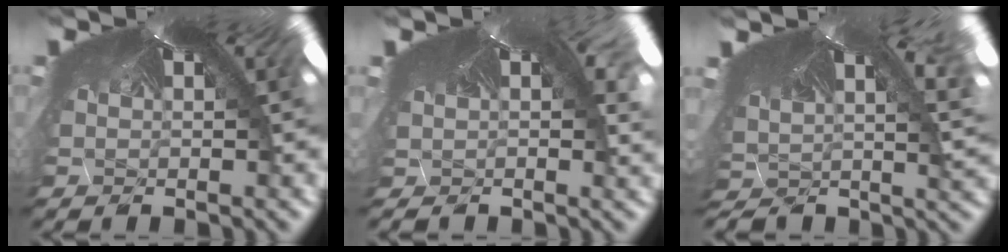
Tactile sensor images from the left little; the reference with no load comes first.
{"total": 0.9, "force": [-0.5, 0.3, 0.7], "torque": [-0.022, -0.005, 0.011]}
{"total": 2.0, "force": [-1.5, -1.0, -0.8], "torque": [-0.012, -0.021, -0.002]}